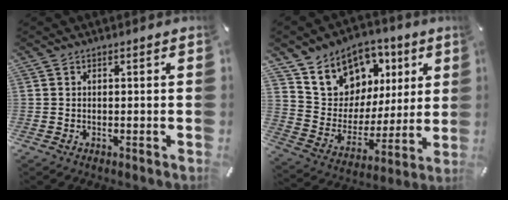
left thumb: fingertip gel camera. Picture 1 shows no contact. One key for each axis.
{"total": 11.9, "fx": 6.7, "fy": 9.7, "fz": 1.2, "tx": -0.027, "ty": -0.068, "tz": 0.129}